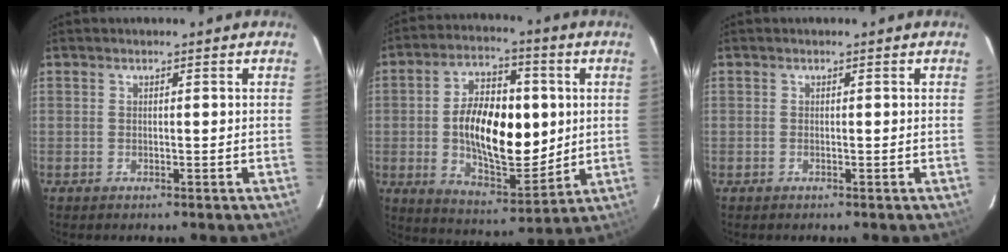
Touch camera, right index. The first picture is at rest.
{"total": 18.0, "force": [0.7, 9.4, 15.3], "torque": [-0.260, 0.009, 0.023]}
{"total": 0.0}